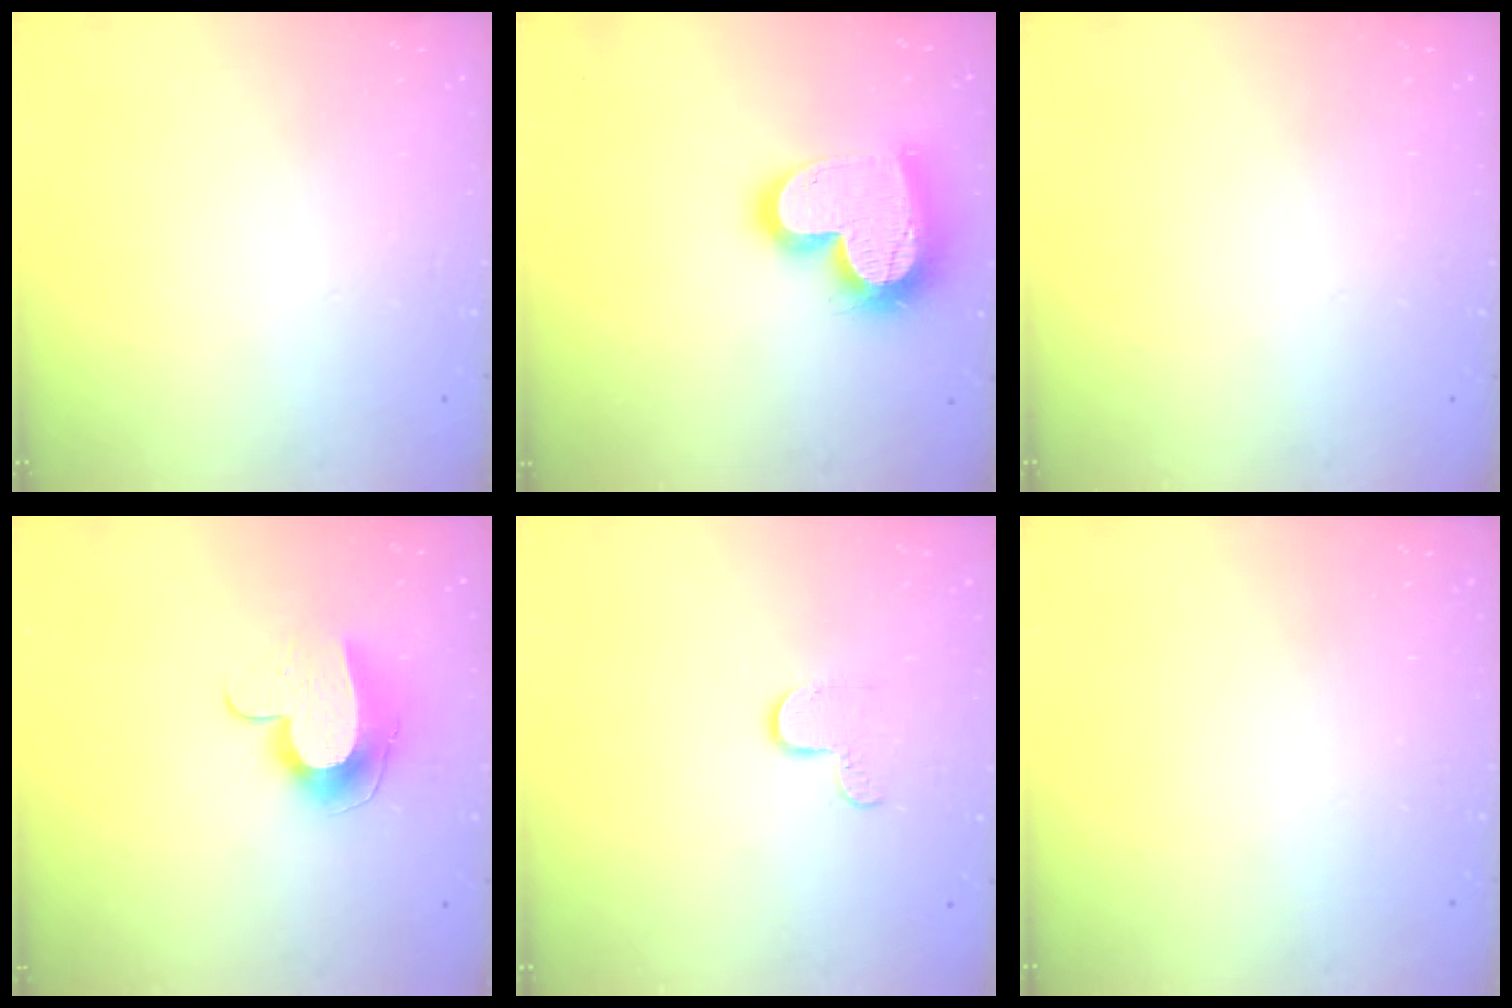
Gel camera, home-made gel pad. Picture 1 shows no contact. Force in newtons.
{"total": 20.1, "press": 20.1, "slide": 1.7}
{"total": 0.0}
{"total": 10.2, "press": 10.2, "slide": 0.1}
{"total": 4.7, "press": 4.7, "slide": 0.4}
{"total": 0.0}